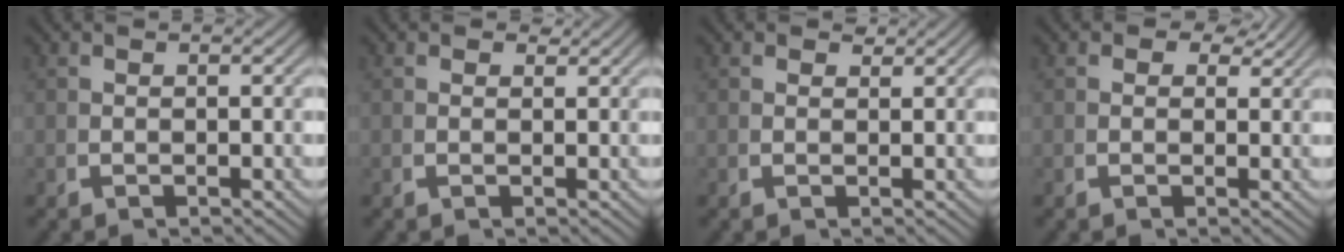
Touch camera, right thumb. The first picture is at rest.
{"total": 1.1, "force": [0.9, 0.5, 0.3], "torque": [0.002, 0.000, 0.013]}
{"total": 1.1, "force": [0.9, 0.5, 0.3], "torque": [-0.002, 0.000, 0.016]}
{"total": 2.0, "force": [1.3, 1.3, 0.8], "torque": [-0.012, -0.003, 0.016]}